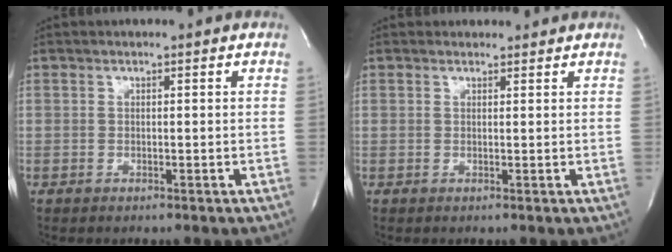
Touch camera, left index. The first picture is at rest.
{"total": 1.7, "force": [1.5, 0.7, -0.3], "torque": [-0.006, 0.005, 0.018]}